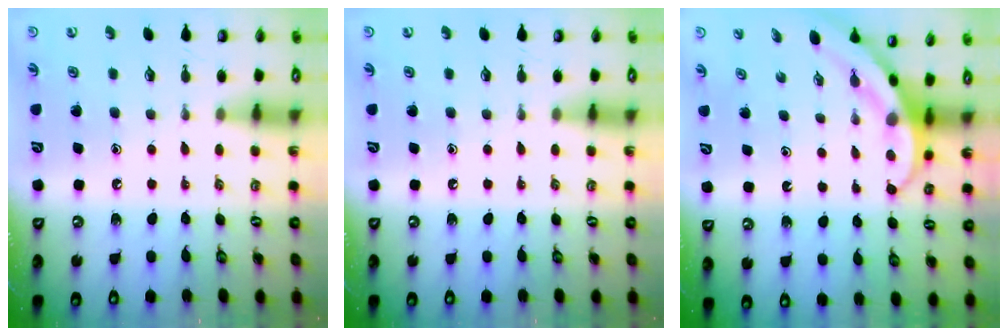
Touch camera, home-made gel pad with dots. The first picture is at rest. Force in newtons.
{"total": 0.0}
{"total": 4.0, "press": 4.0, "slide": 0.4}